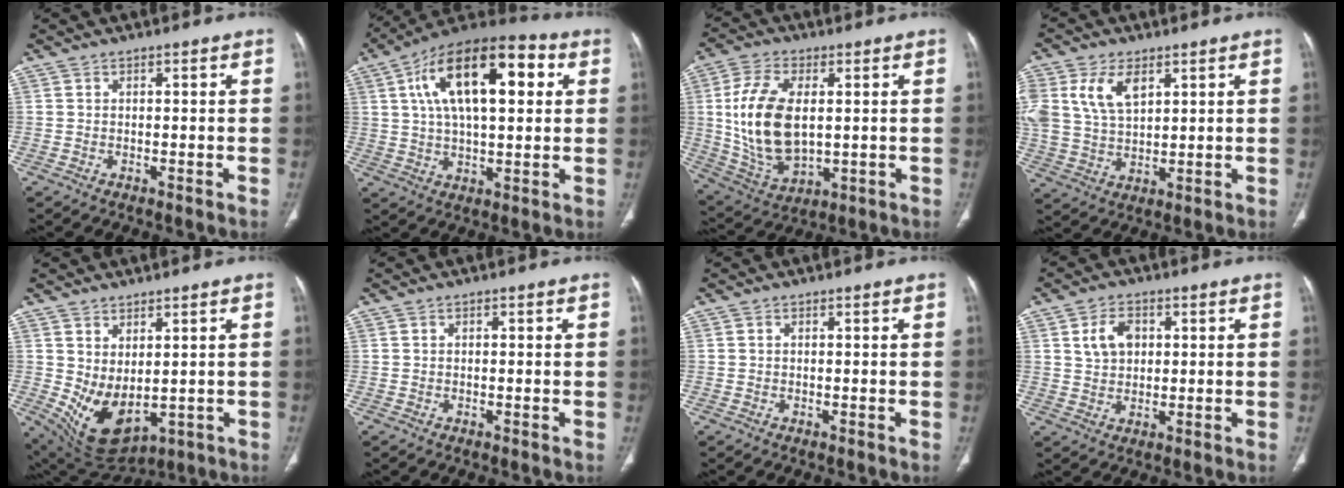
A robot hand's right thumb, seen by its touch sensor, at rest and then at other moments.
{"total": 21.5, "force": [6.1, 9.8, 18.1], "torque": [-0.281, 0.015, 0.089]}
{"total": 16.8, "force": [1.6, 9.4, 13.8], "torque": [-0.268, -0.010, 0.043]}
{"total": 11.3, "force": [4.5, 6.7, 7.9], "torque": [-0.158, -0.004, 0.098]}
{"total": 9.9, "force": [0.0, 5.5, 8.2], "torque": [-0.138, -0.017, 0.034]}
{"total": 0.0}
{"total": 0.0}
{"total": 5.9, "force": [1.7, 4.2, 3.8], "torque": [-0.053, -0.002, 0.032]}